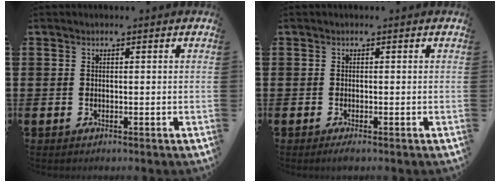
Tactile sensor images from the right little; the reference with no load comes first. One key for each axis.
{"total": 0.6, "fx": -0.3, "fy": 0.1, "fz": 0.5, "tx": -0.004, "ty": -0.005, "tz": -0.007}